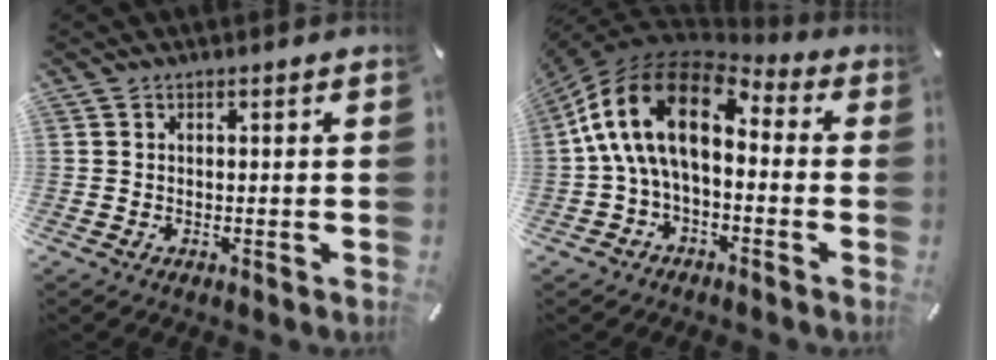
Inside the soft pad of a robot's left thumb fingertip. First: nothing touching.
{"total": 16.4, "force": [1.3, 9.5, 13.3], "torque": [-0.281, 0.009, 0.017]}